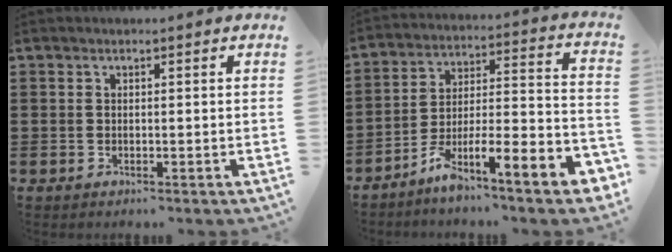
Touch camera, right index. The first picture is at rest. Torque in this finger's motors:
{"motor_torque": [0.36, -0.26, 0.29, 0.08]}